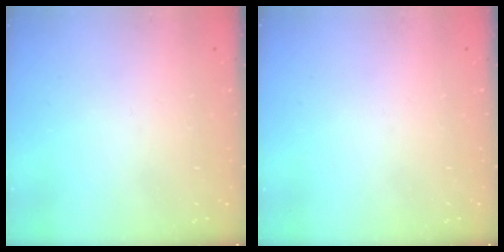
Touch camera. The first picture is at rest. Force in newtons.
{"total": 0.0}